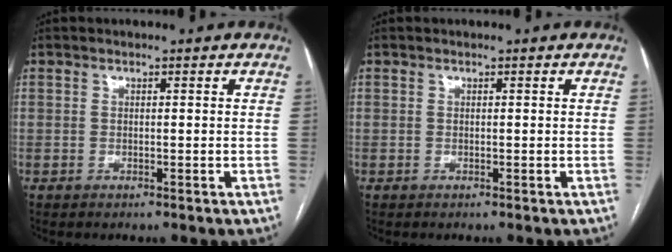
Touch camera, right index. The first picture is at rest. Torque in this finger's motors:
{"motor_torque": [0.00, 0.00, 0.00, 0.00]}